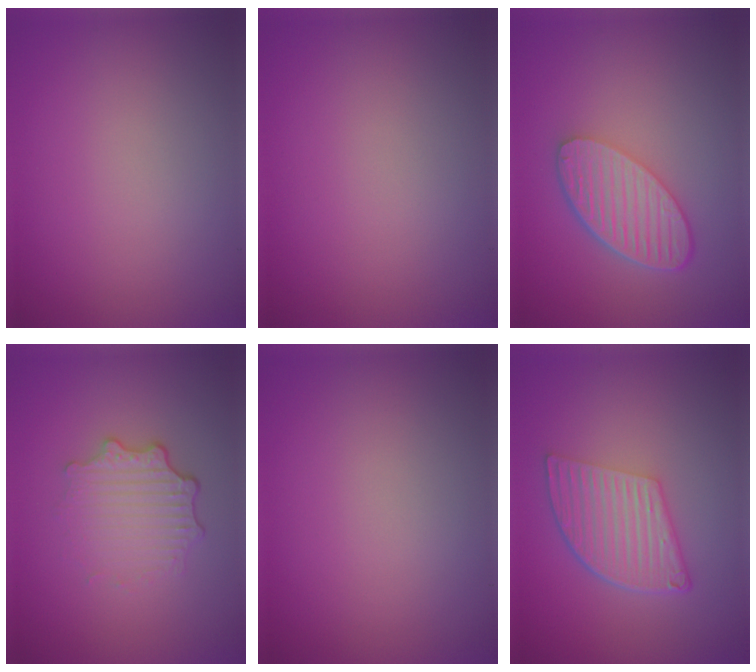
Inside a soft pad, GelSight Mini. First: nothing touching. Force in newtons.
{"total": 0.0}
{"total": 5.7, "press": 4.3, "slide": 3.8}
{"total": 3.4, "press": 2.6, "slide": 2.1}
{"total": 0.0}
{"total": 5.9, "press": 3.9, "slide": 4.4}